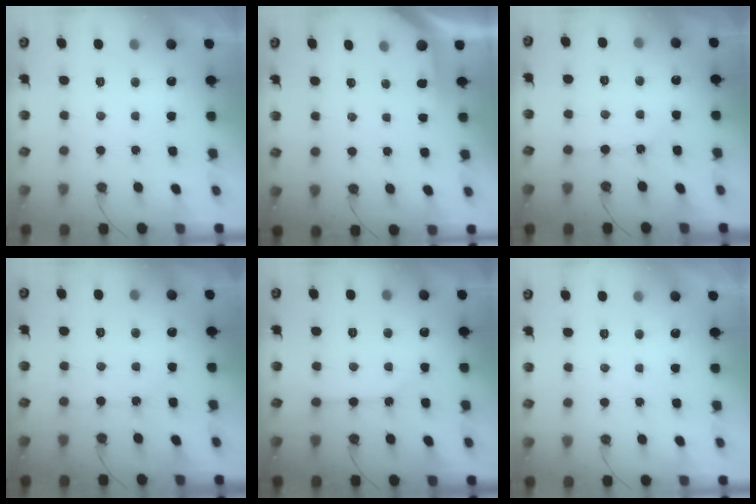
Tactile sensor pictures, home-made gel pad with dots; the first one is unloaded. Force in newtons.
{"total": 2.2, "press": 2.2, "slide": 0.2}
{"total": 4.7, "press": 4.6, "slide": 0.6}
{"total": 1.7, "press": 1.6, "slide": 0.3}
{"total": 2.1, "press": 2.1, "slide": 0.3}
{"total": 0.0}